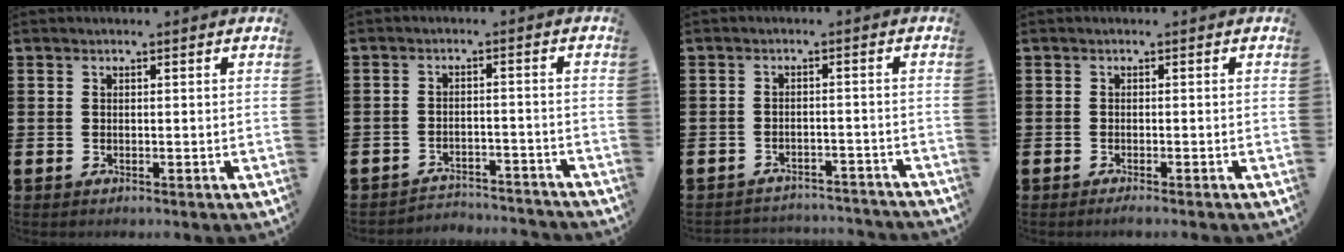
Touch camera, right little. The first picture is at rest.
{"total": 2.9, "force": [-2.8, 0.1, -0.2], "torque": [-0.004, 0.002, -0.062]}
{"total": 2.3, "force": [-2.3, 0.1, -0.2], "torque": [-0.004, 0.003, -0.051]}
{"total": 0.7, "force": [-0.5, -0.1, 0.5], "torque": [-0.006, -0.002, -0.010]}